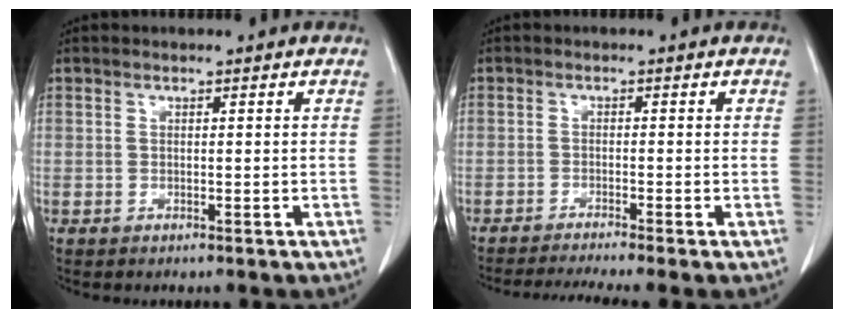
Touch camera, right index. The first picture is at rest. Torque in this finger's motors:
{"motor_torque": [1.08, -1.05, 0.33, 0.09]}